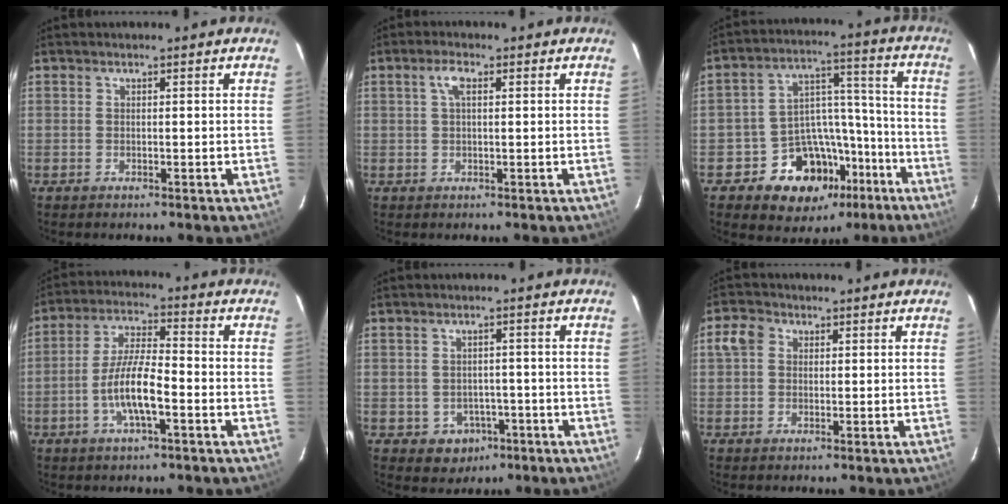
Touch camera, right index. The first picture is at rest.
{"total": 2.6, "force": [0.9, 1.0, 2.3], "torque": [-0.048, 0.008, 0.016]}
{"total": 15.0, "force": [-8.7, 11.0, 5.3], "torque": [-0.095, 0.053, -0.111]}
{"total": 8.9, "force": [-3.3, 2.1, 8.0], "torque": [-0.163, 0.001, -0.062]}
{"total": 5.0, "force": [-2.1, 4.5, 1.0], "torque": [-0.028, 0.015, -0.011]}
{"total": 3.7, "force": [0.6, 3.2, 1.7], "torque": [-0.038, 0.015, 0.007]}